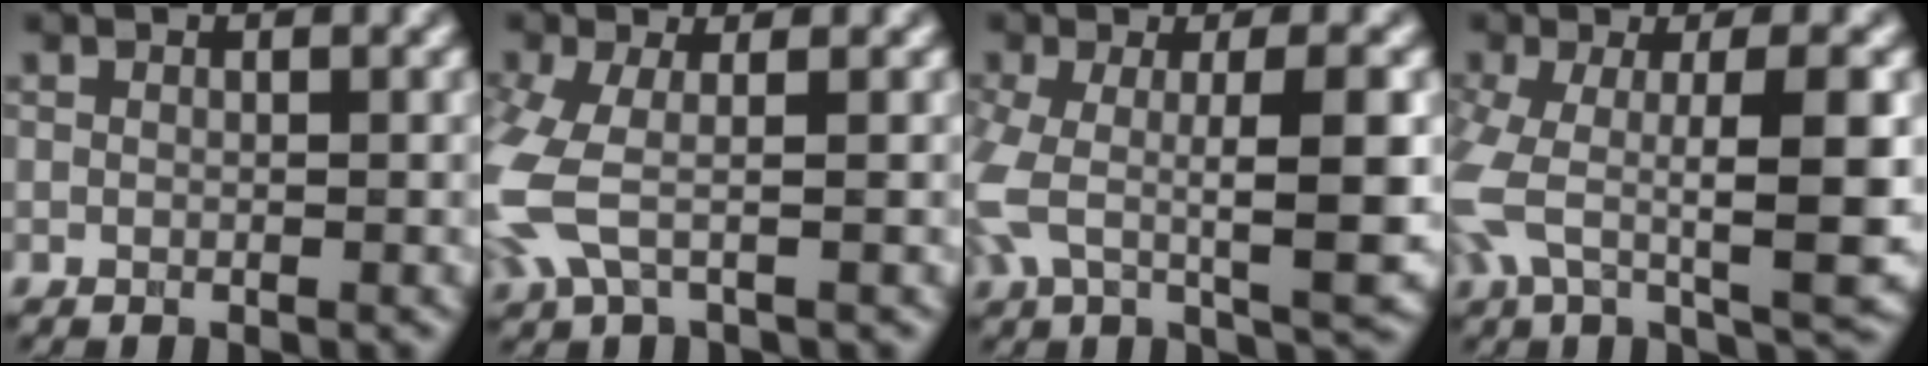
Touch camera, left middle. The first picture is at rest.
{"total": 4.4, "force": [-0.8, 1.6, 4.0], "torque": [-0.117, -0.008, -0.023]}
{"total": 7.9, "force": [-0.6, 2.5, 7.5], "torque": [-0.143, -0.003, -0.015]}
{"total": 9.5, "force": [-1.1, 3.0, 9.0], "torque": [-0.170, -0.003, -0.022]}